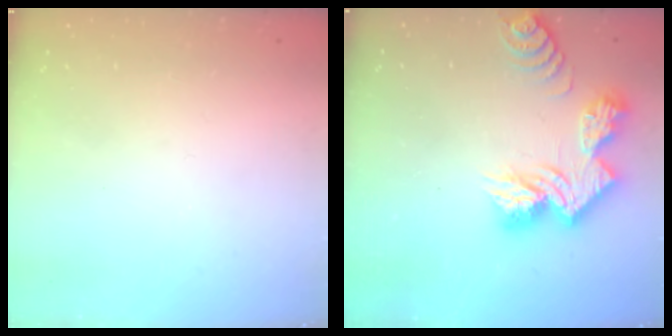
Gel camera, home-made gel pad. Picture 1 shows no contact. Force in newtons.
{"total": 13.2, "press": 13.2, "slide": 0.6}